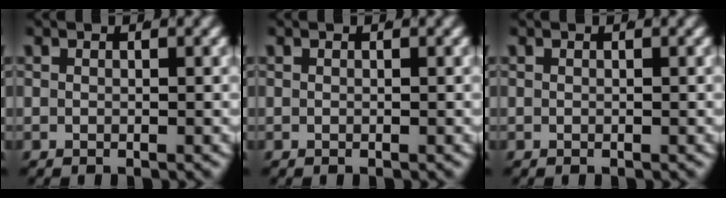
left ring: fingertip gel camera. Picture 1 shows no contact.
{"total": 0.0}
{"total": 0.0}